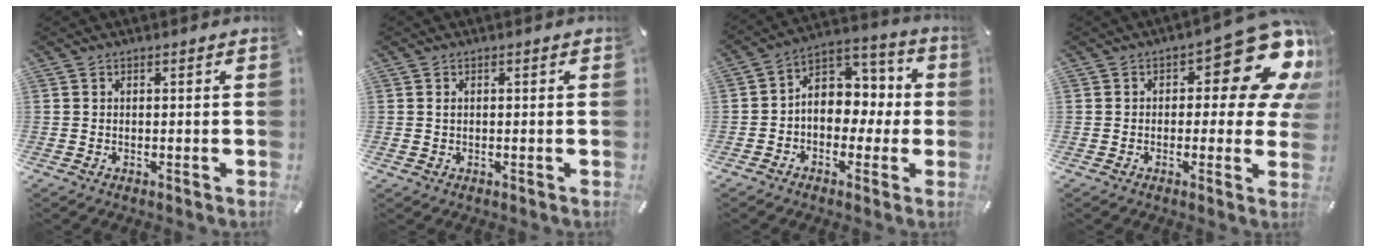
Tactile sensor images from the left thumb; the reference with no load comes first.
{"total": 0.8, "force": [0.1, 0.6, 0.5], "torque": [-0.011, 0.003, 0.001]}
{"total": 8.8, "force": [-0.6, 7.9, 3.8], "torque": [-0.061, -0.002, -0.008]}
{"total": 16.0, "force": [6.8, 6.8, 12.8], "torque": [-0.156, -0.052, 0.109]}